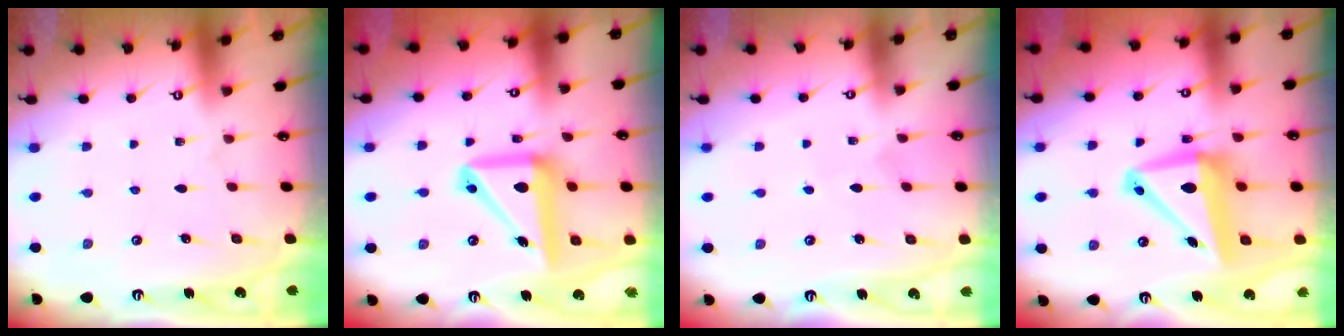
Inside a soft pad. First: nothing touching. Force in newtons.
{"total": 15.0, "press": 14.8, "slide": 2.6}
{"total": 3.0, "press": 3.0, "slide": 0.3}
{"total": 13.0, "press": 12.7, "slide": 3.0}